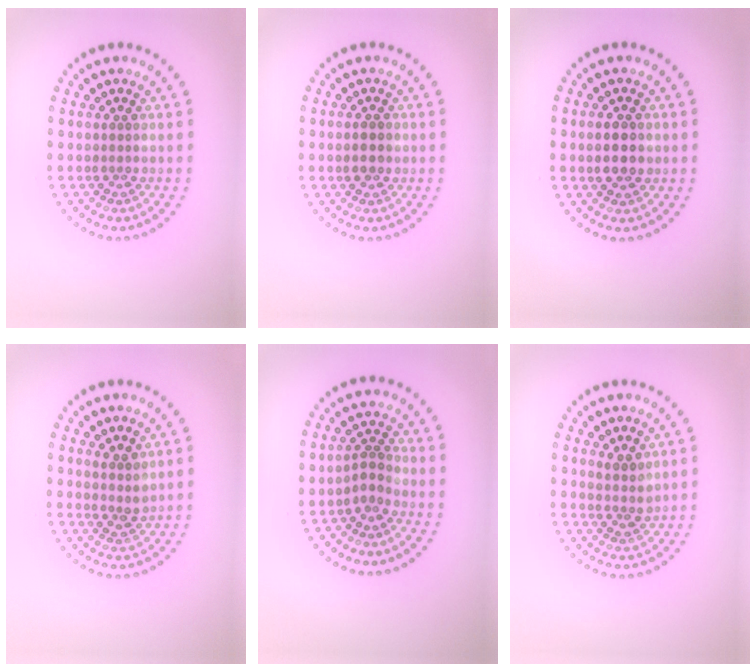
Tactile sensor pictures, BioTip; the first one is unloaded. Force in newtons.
{"total": 2.0, "press": 2.0, "slide": 0.2}
{"total": 2.6, "press": 2.6, "slide": 0.2}
{"total": 1.8, "press": 1.5, "slide": 1.1}
{"total": 1.5, "press": 1.2, "slide": 0.9}
{"total": 1.8, "press": 1.4, "slide": 1.1}